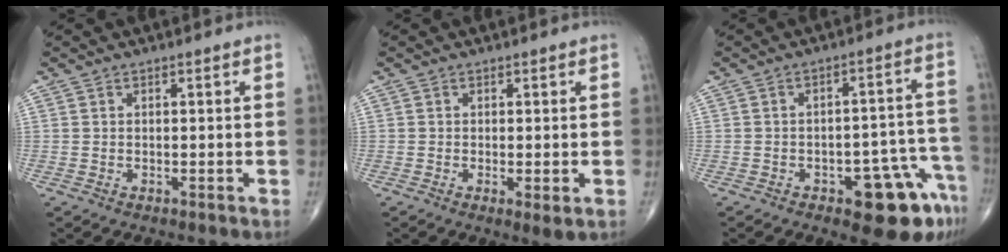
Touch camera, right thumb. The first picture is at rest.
{"total": 2.5, "force": [-0.6, 0.4, 2.4], "torque": [-0.044, -0.011, -0.011]}
{"total": 12.0, "force": [-6.4, 4.5, 9.1], "torque": [-0.074, 0.048, -0.075]}